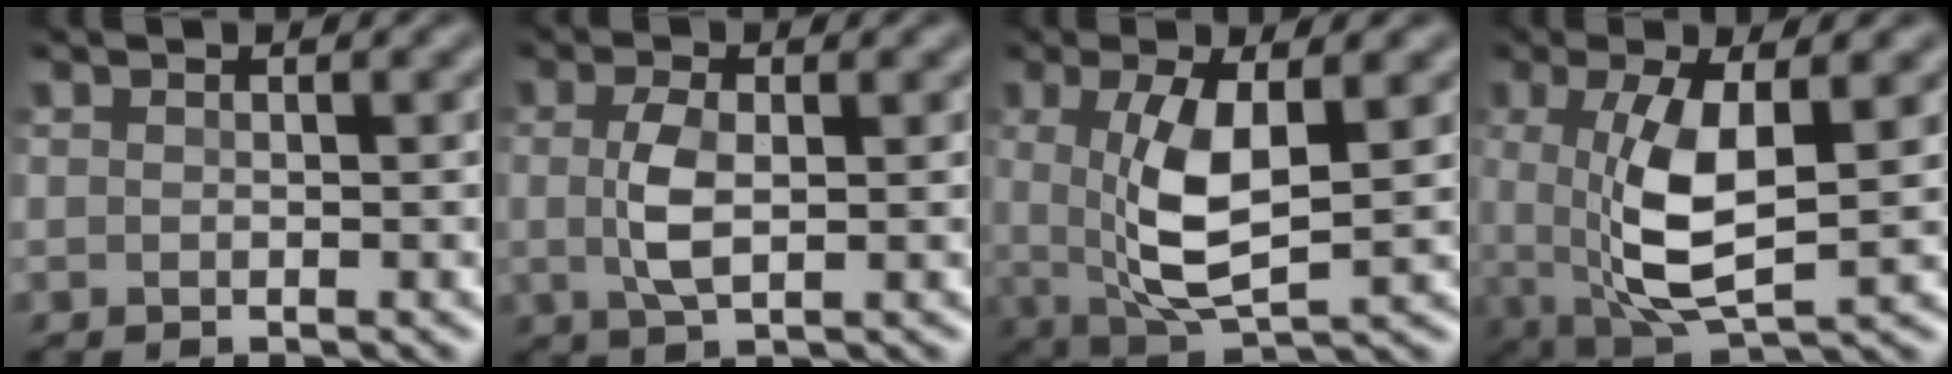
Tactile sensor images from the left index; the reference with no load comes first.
{"total": 3.2, "force": [-0.1, 1.3, 3.0], "torque": [-0.065, 0.002, -0.002]}
{"total": 6.4, "force": [0.4, 1.9, 6.1], "torque": [-0.129, -0.010, 0.009]}
{"total": 7.4, "force": [0.2, 2.3, 7.0], "torque": [-0.149, -0.010, 0.005]}